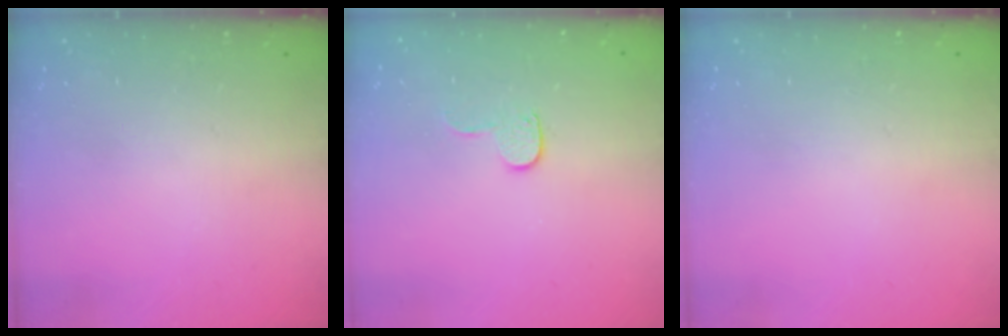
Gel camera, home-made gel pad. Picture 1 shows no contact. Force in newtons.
{"total": 6.7, "press": 6.7, "slide": 0.6}
{"total": 0.0}